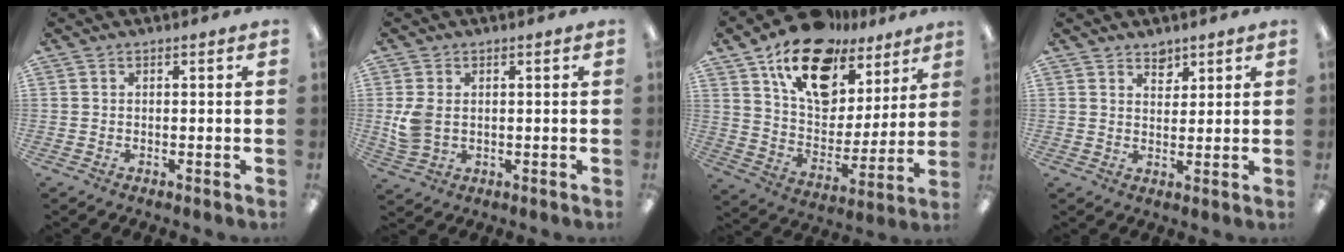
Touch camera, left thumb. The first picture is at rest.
{"total": 5.5, "force": [0.5, 3.8, 3.9], "torque": [-0.086, -0.003, 0.008]}
{"total": 19.6, "force": [12.8, 11.3, 9.7], "torque": [-0.161, -0.070, 0.228]}
{"total": 3.3, "force": [2.7, 1.7, 0.6], "torque": [0.009, -0.021, 0.047]}